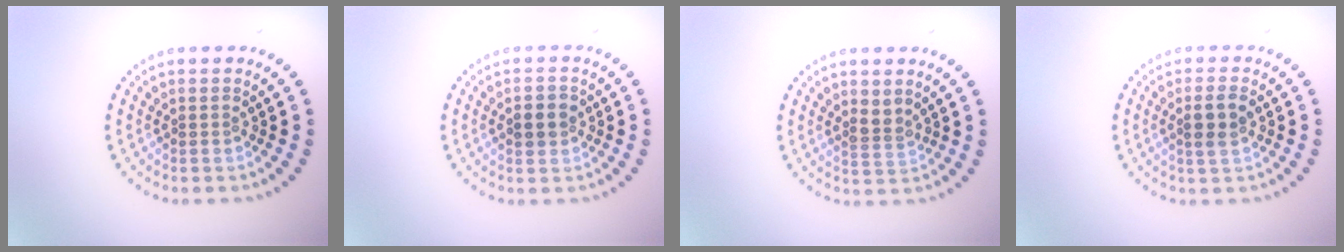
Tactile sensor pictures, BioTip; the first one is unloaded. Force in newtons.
{"total": 2.2, "press": 2.2, "slide": 0.0}
{"total": 1.9, "press": 1.4, "slide": 1.3}
{"total": 2.4, "press": 2.2, "slide": 0.8}